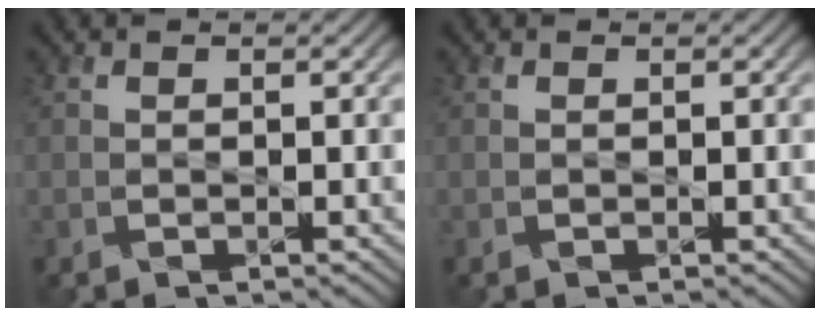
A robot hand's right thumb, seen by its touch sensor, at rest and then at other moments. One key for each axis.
{"total": 0.0}